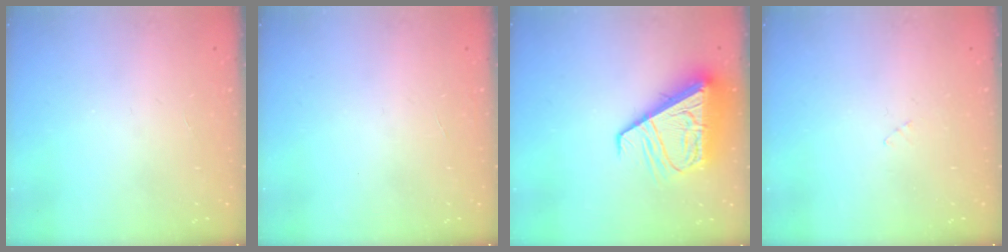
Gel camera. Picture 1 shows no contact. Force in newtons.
{"total": 0.0}
{"total": 12.5, "press": 12.4, "slide": 1.6}
{"total": 2.7, "press": 2.7, "slide": 0.3}